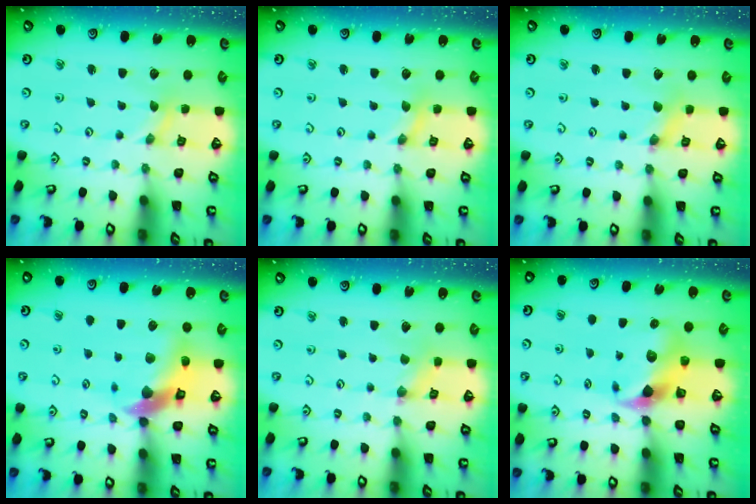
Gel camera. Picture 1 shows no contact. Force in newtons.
{"total": 0.0}
{"total": 1.4, "press": 1.4, "slide": 0.0}
{"total": 12.1, "press": 11.9, "slide": 2.0}
{"total": 1.4, "press": 1.3, "slide": 0.3}
{"total": 8.4, "press": 8.2, "slide": 1.6}